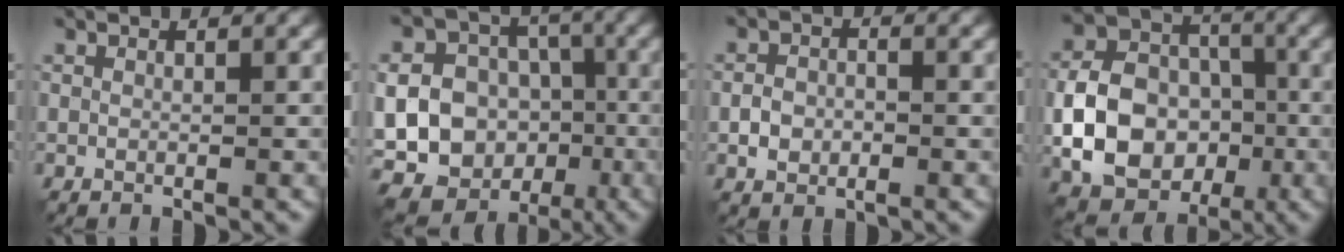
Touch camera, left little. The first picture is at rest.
{"total": 22.0, "force": [-5.6, 20.2, 6.8], "torque": [-0.154, -0.030, -0.104]}
{"total": 2.1, "force": [-0.6, 1.5, 1.4], "torque": [-0.028, 0.001, -0.016]}
{"total": 9.5, "force": [-2.1, 7.4, 5.5], "torque": [-0.098, -0.002, -0.044]}